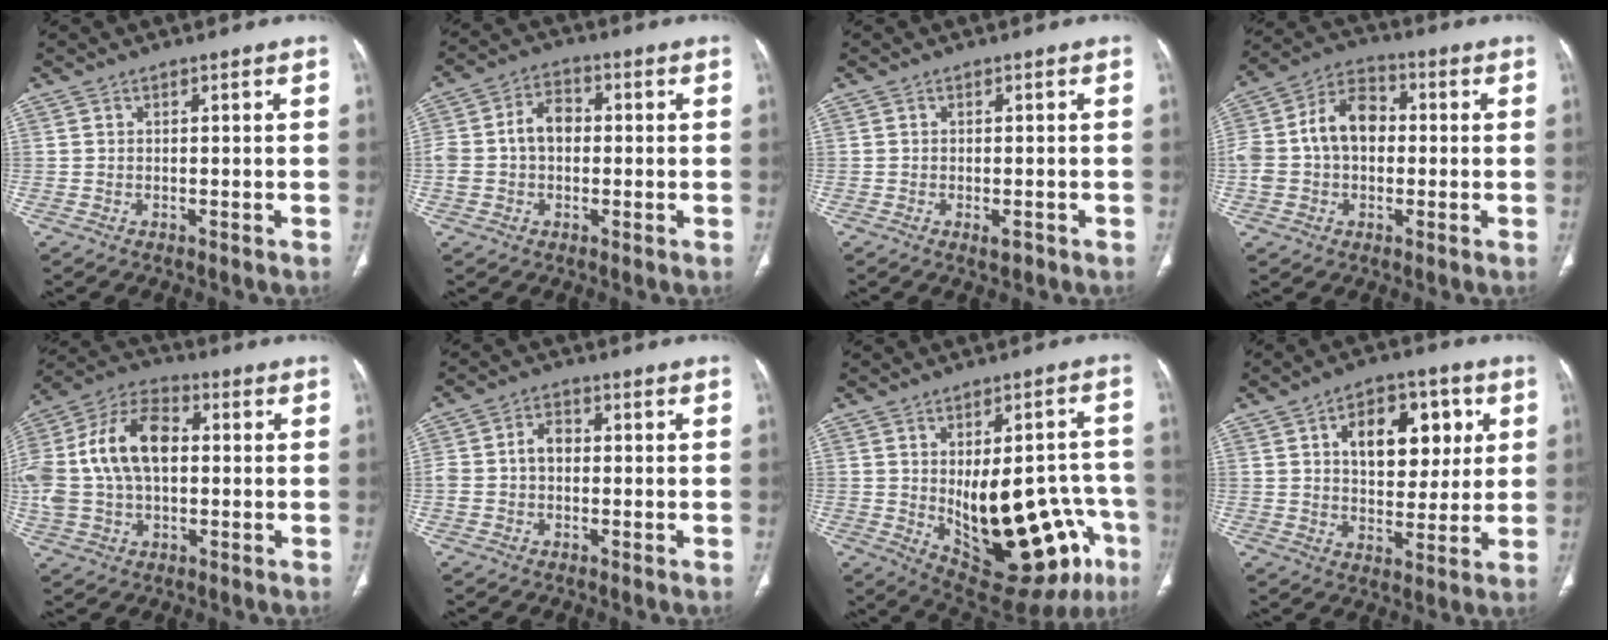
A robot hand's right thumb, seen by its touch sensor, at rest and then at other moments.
{"total": 7.7, "force": [0.0, 5.5, 5.4], "torque": [-0.094, 0.027, -0.003]}
{"total": 1.8, "force": [-0.9, 0.7, 1.3], "torque": [-0.019, 0.000, -0.011]}
{"total": 12.8, "force": [0.4, 9.0, 9.1], "torque": [-0.160, 0.039, -0.001]}
{"total": 20.1, "force": [1.7, 12.7, 15.5], "torque": [-0.328, 0.030, 0.028]}
{"total": 4.6, "force": [-0.1, 3.4, 3.2], "torque": [-0.056, 0.021, -0.005]}
{"total": 24.5, "force": [-6.3, 11.3, 20.9], "torque": [-0.238, 0.014, -0.052]}
{"total": 14.7, "force": [4.3, 9.0, 10.8], "torque": [-0.106, -0.002, 0.068]}